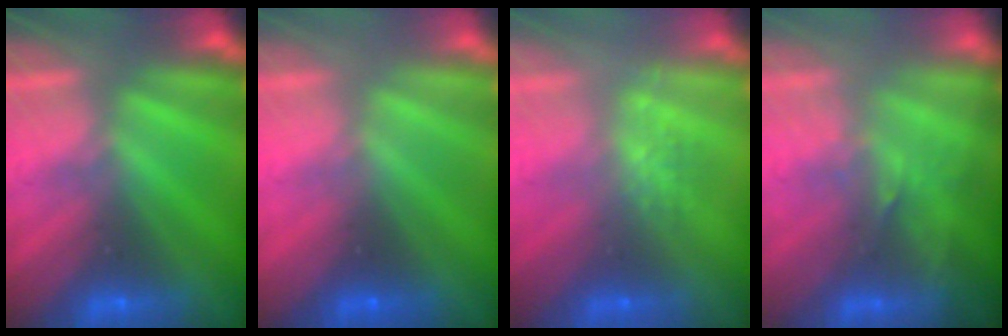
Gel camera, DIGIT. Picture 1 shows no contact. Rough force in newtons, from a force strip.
{"total": 2.9}
{"total": 2.8}
{"total": 2.6}